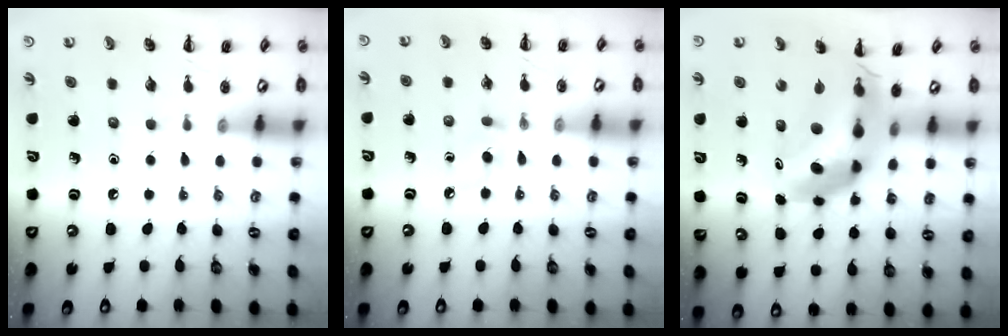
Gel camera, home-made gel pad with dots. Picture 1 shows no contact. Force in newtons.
{"total": 3.6, "press": 3.3, "slide": 1.5}
{"total": 9.8, "press": 9.3, "slide": 3.3}